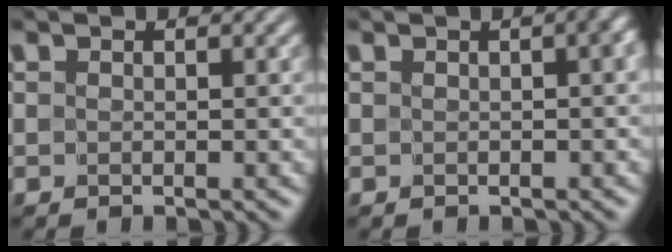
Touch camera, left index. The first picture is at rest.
{"total": 2.2, "force": [0.4, 0.7, 2.1], "torque": [-0.017, 0.008, 0.005]}